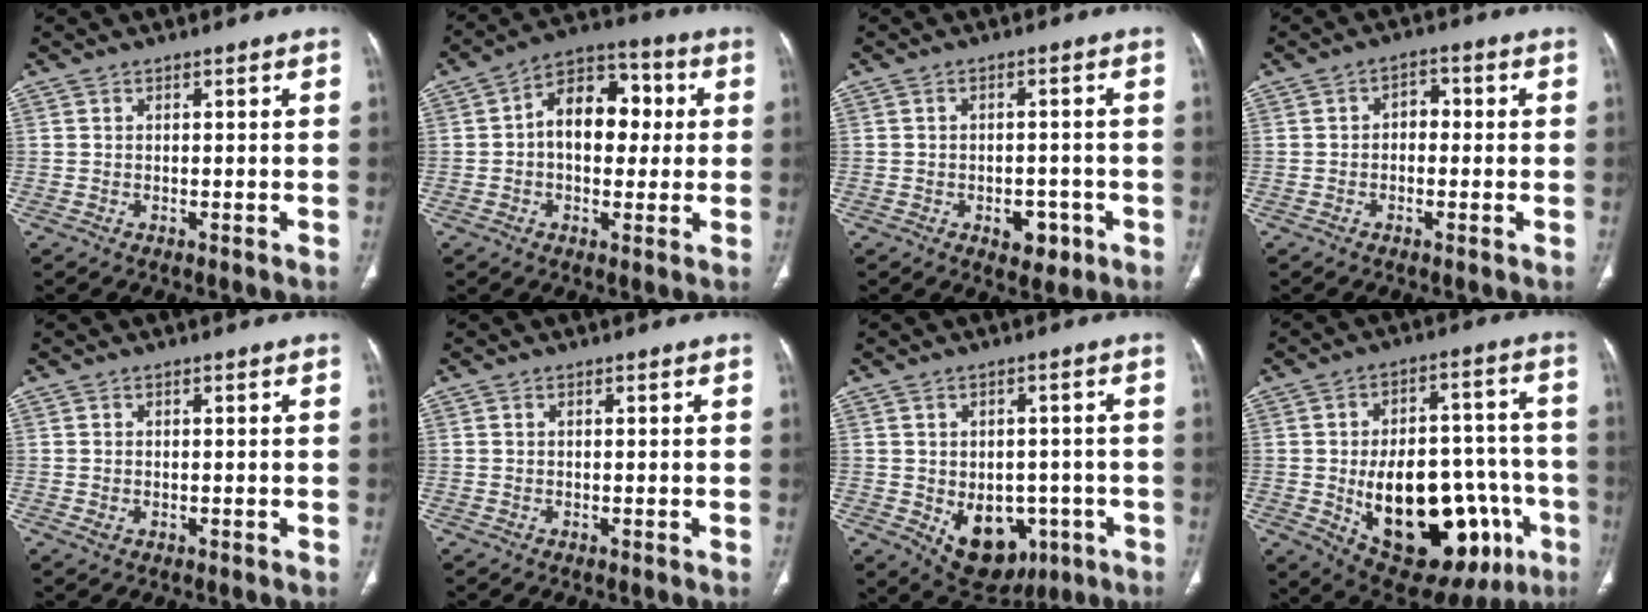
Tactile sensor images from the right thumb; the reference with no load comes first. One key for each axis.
{"total": 11.3, "fx": 1.0, "fy": 7.6, "fz": 8.4, "tx": -0.093, "ty": 0.029, "tz": 0.006}
{"total": 4.9, "fx": -2.1, "fy": 3.2, "fz": 3.1, "tx": -0.021, "ty": 0.011, "tz": -0.020}
{"total": 3.3, "fx": -0.2, "fy": 2.3, "fz": 2.3, "tx": -0.020, "ty": 0.015, "tz": -0.012}
{"total": 0.9, "fx": -0.1, "fy": 0.6, "fz": 0.7, "tx": -0.019, "ty": 0.003, "tz": 0.001}
{"total": 0.0}
{"total": 12.5, "fx": -4.0, "fy": 8.7, "fz": 8.0, "tx": -0.079, "ty": 0.013, "tz": -0.035}
{"total": 27.4, "fx": -7.5, "fy": 14.9, "fz": 21.8, "tx": -0.285, "ty": 0.024, "tz": -0.078}